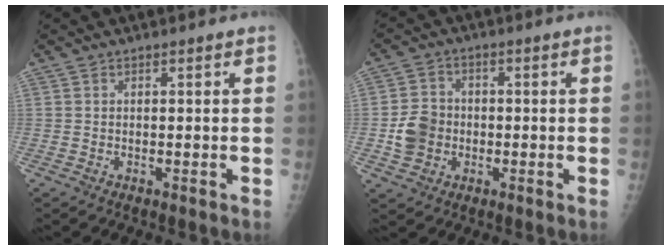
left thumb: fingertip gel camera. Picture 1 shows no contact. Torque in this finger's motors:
{"motor_torque": [-0.06, 0.08, 0.38, 0.14, 0.04]}